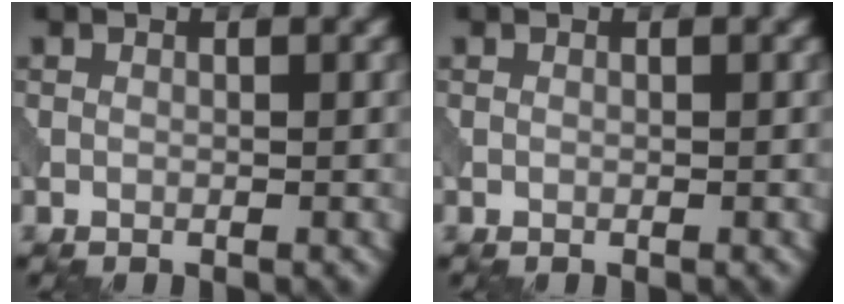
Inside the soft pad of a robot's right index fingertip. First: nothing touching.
{"total": 0.0}